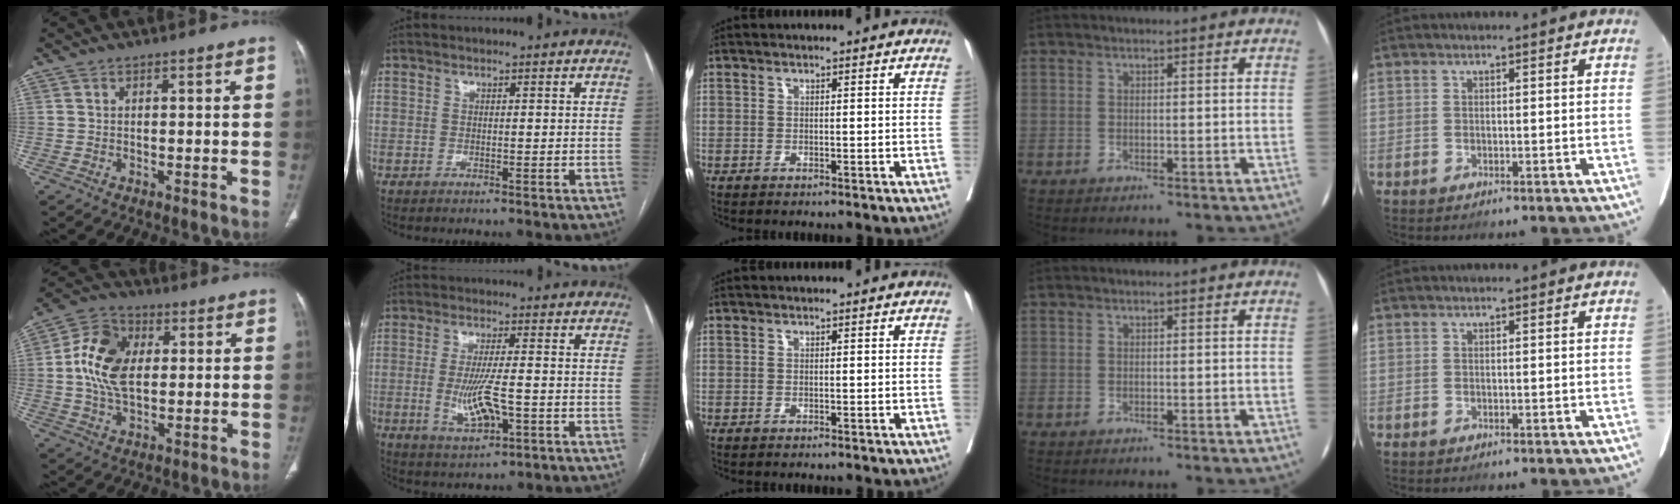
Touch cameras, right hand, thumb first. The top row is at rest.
{"thumb": {"total": 12.4, "force": [1.4, 8.3, 9.1], "torque": [-0.162, 0.009, 0.021]}, "index": {"total": 7.7, "force": [-1.6, 1.7, 7.3], "torque": [-0.141, -0.010, -0.024]}}